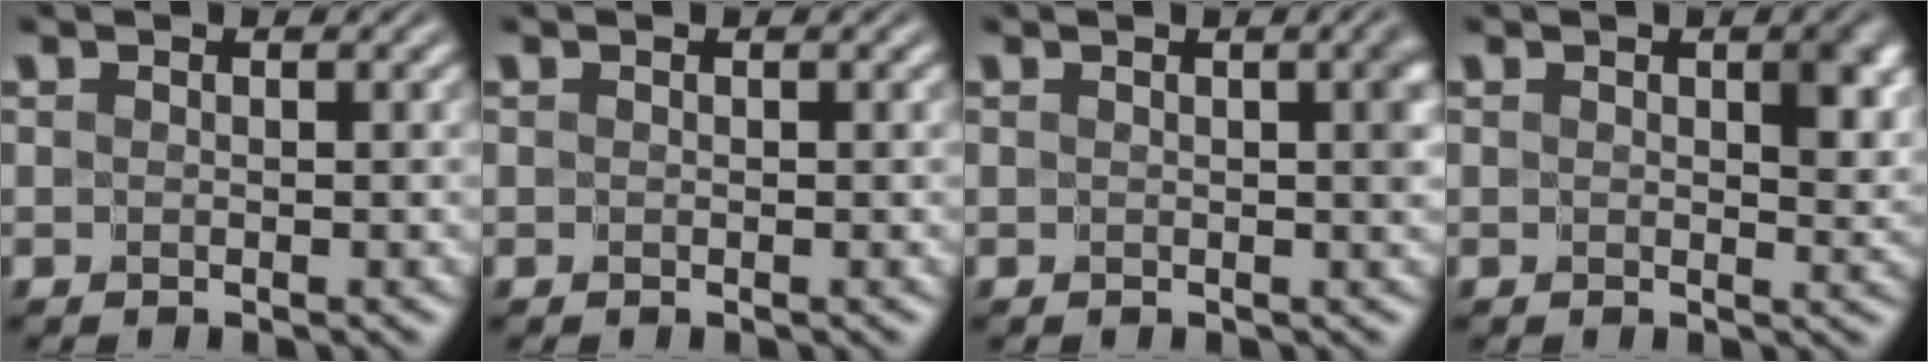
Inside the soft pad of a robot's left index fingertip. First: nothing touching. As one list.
[{"total": 0.0}, {"total": 1.5, "force": [0.3, 0.1, 1.5], "torque": [-0.014, 0.002, 0.004]}, {"total": 2.9, "force": [0.6, 1.5, 2.4], "torque": [-0.030, -0.005, 0.013]}]